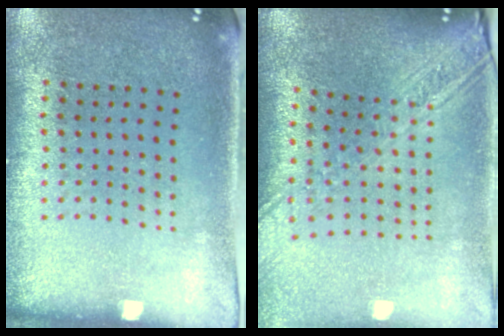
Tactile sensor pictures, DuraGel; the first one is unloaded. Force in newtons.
{"total": 2.7, "press": 2.2, "slide": 1.5}